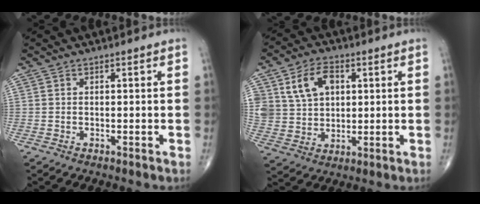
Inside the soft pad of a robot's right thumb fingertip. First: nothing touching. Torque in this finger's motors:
{"motor_torque": [-0.50, 0.84, 0.65, 0.64, 0.07]}